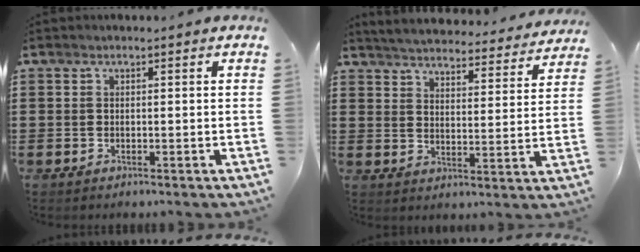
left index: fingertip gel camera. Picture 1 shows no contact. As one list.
[{"total": 4.6, "force": [4.6, -0.2, 0.5], "torque": [-0.034, -0.038, 0.076]}]